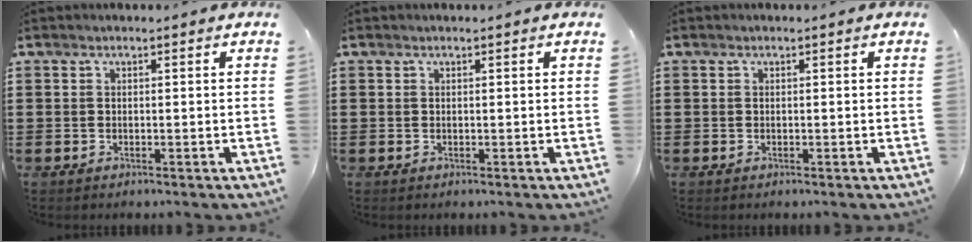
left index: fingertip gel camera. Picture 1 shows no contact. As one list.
[{"total": 0.0}, {"total": 0.0}]